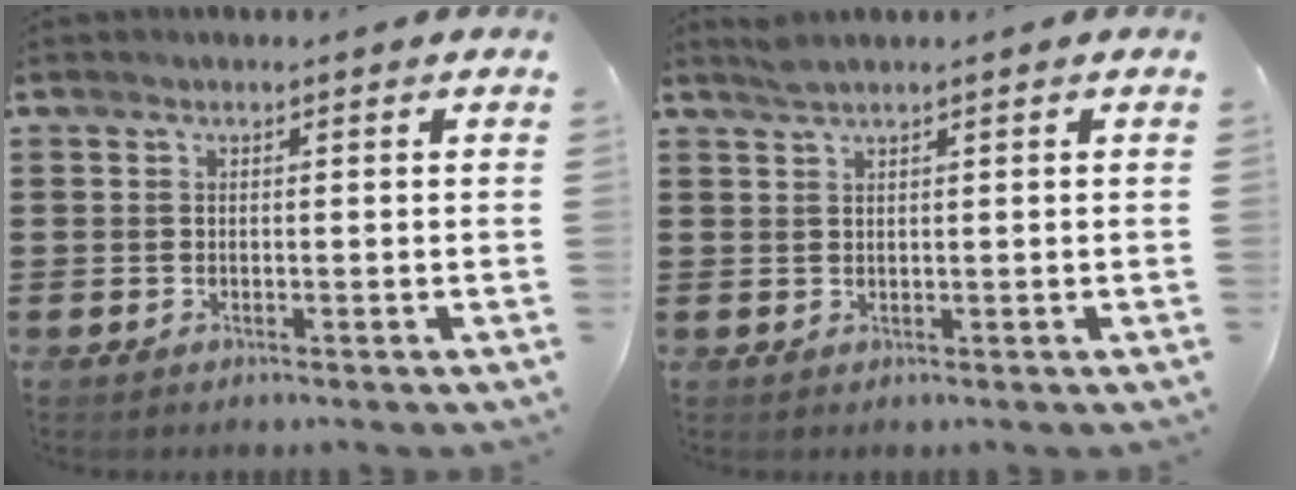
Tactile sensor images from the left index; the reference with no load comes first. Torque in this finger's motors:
{"motor_torque": [0.26, -0.21, -0.02, 0.00]}